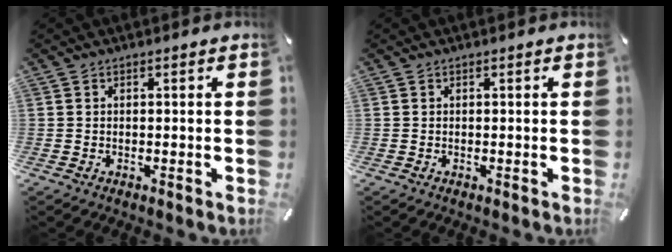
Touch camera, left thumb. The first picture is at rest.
{"total": 0.0}